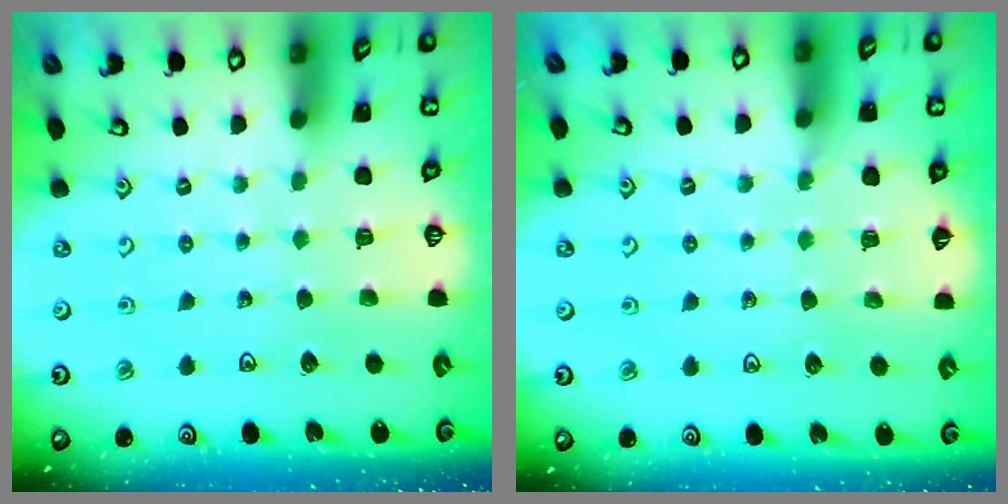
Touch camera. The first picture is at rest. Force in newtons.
{"total": 4.5, "press": 3.9, "slide": 2.2}